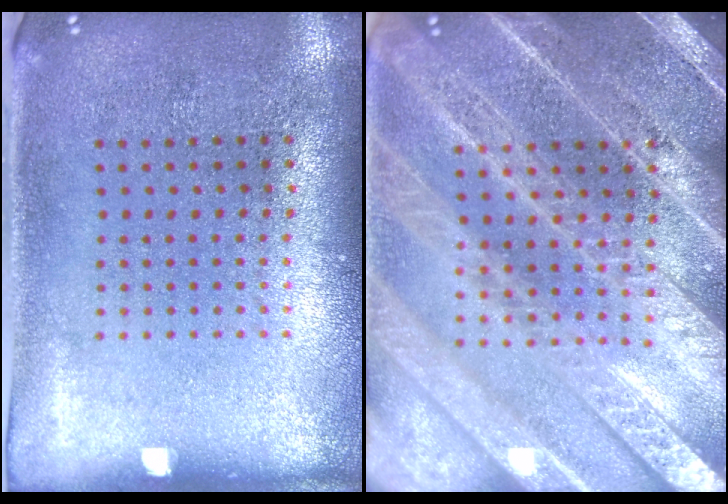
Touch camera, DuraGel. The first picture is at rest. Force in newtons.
{"total": 5.9, "press": 5.8, "slide": 0.7}